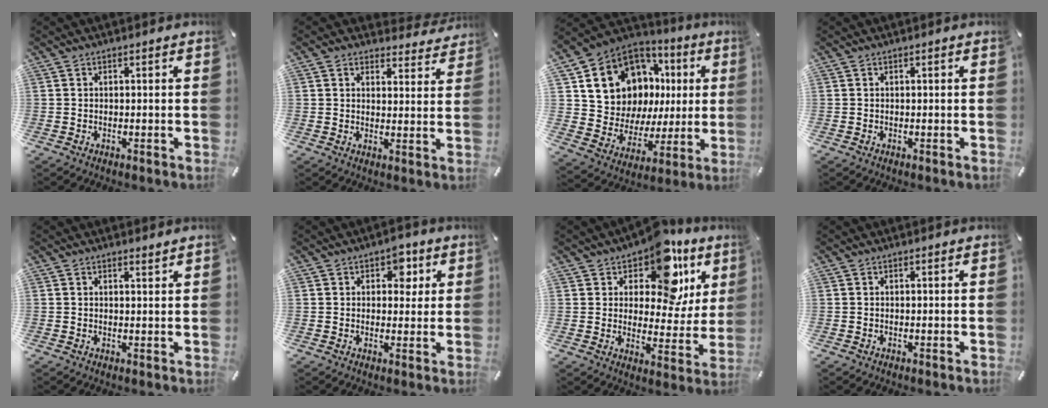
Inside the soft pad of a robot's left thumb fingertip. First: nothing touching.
{"total": 3.5, "force": [2.5, 2.3, 0.7], "torque": [0.000, -0.022, 0.039]}
{"total": 13.6, "force": [6.8, 10.9, 4.5], "torque": [-0.088, -0.059, 0.141]}
{"total": 0.0}
{"total": 1.1, "force": [1.1, 0.1, 0.2], "torque": [-0.004, -0.003, 0.020]}
{"total": 5.0, "force": [2.0, 3.7, 2.7], "torque": [-0.014, -0.009, 0.024]}
{"total": 15.2, "force": [9.5, 8.4, 8.5], "torque": [-0.124, -0.064, 0.164]}
{"total": 0.0}